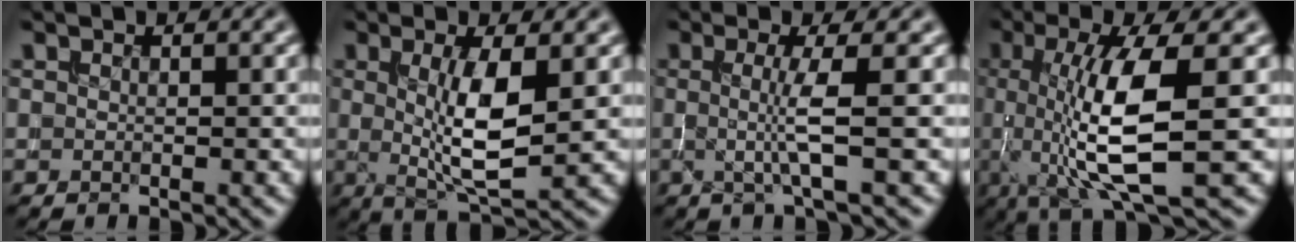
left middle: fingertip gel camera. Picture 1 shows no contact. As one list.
[{"total": 5.7, "force": [0.3, 1.4, 5.5], "torque": [-0.100, -0.009, 0.010]}, {"total": 3.1, "force": [-0.3, 0.2, 3.0], "torque": [-0.061, -0.004, -0.010]}, {"total": 8.8, "force": [-0.3, 2.2, 8.5], "torque": [-0.150, -0.008, -0.001]}]